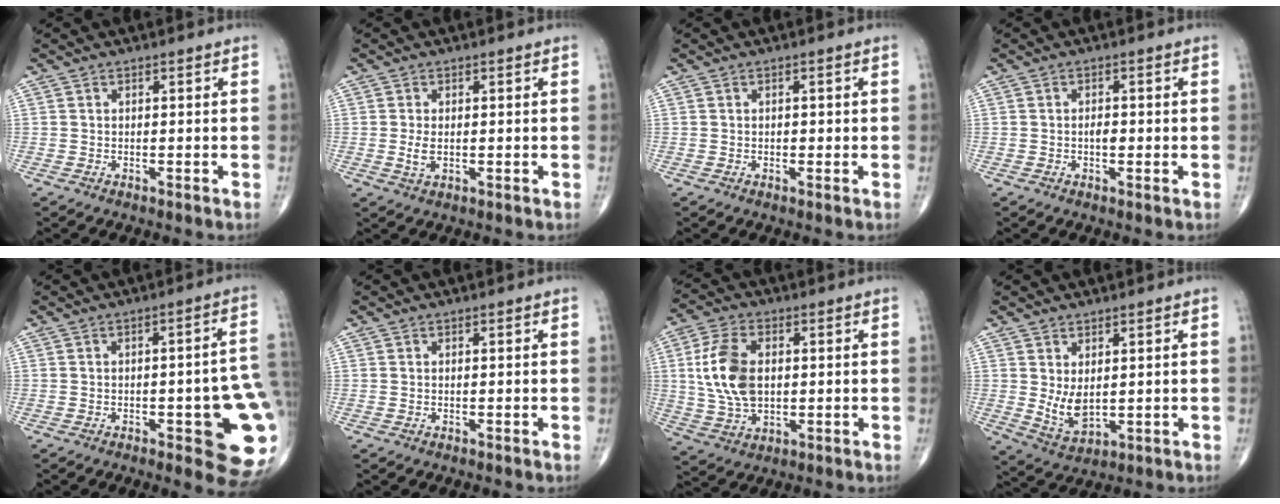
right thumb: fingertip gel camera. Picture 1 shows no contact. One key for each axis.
{"total": 2.5, "fx": 0.0, "fy": 1.4, "fz": 2.1, "tx": -0.045, "ty": -0.006, "tz": -0.001}
{"total": 1.1, "fx": 0.0, "fy": 0.8, "fz": 0.8, "tx": -0.003, "ty": 0.001, "tz": -0.003}
{"total": 1.9, "fx": -0.2, "fy": 1.0, "fz": 1.6, "tx": -0.021, "ty": 0.002, "tz": -0.006}
{"total": 16.4, "fx": -2.9, "fy": 4.8, "fz": 15.4, "tx": -0.144, "ty": 0.011, "tz": -0.020}
{"total": 0.0}
{"total": 12.1, "fx": 1.3, "fy": 7.4, "fz": 9.5, "tx": -0.182, "ty": 0.002, "tz": 0.027}
{"total": 5.6, "fx": 0.9, "fy": 3.1, "fz": 4.5, "tx": -0.076, "ty": -0.017, "tz": 0.032}